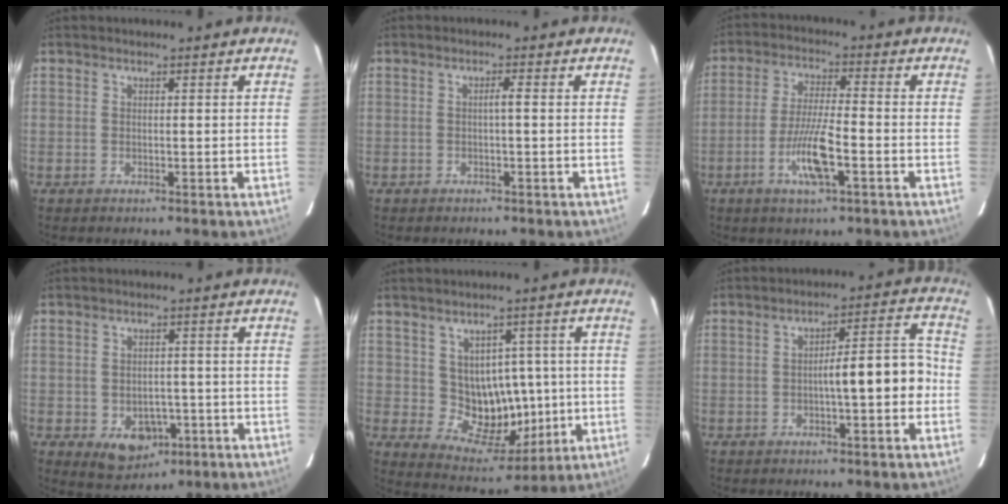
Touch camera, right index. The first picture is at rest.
{"total": 1.1, "force": [-0.1, -0.1, 1.1], "torque": [-0.019, 0.002, -0.002]}
{"total": 8.3, "force": [-3.2, 1.0, 7.6], "torque": [-0.146, -0.007, -0.060]}
{"total": 6.2, "force": [-2.4, 4.4, 3.7], "torque": [-0.050, 0.001, -0.024]}
{"total": 9.5, "force": [0.2, 7.1, 6.3], "torque": [-0.085, 0.021, 0.028]}
{"total": 8.3, "force": [-1.7, 1.4, 8.0], "torque": [-0.108, 0.033, -0.024]}